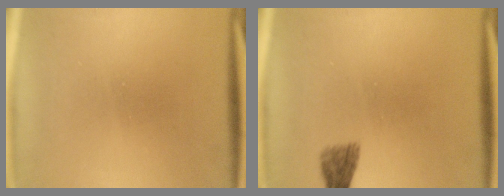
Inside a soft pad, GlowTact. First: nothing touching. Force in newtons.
{"total": 1.9}